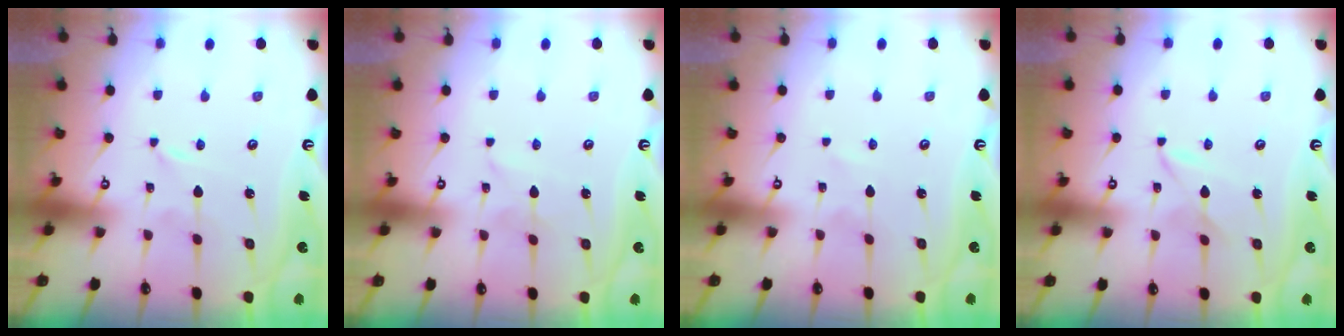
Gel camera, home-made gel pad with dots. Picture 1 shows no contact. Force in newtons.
{"total": 2.4, "press": 2.3, "slide": 0.3}
{"total": 0.0}
{"total": 2.7, "press": 2.7, "slide": 0.4}